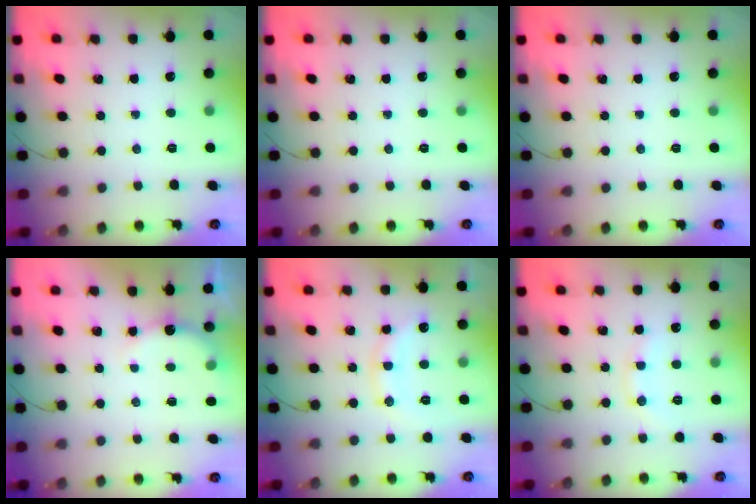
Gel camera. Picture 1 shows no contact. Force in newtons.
{"total": 0.0}
{"total": 0.0}
{"total": 2.9, "press": 2.9, "slide": 0.5}
{"total": 12.2, "press": 12.2, "slide": 0.4}
{"total": 6.1, "press": 6.0, "slide": 1.1}